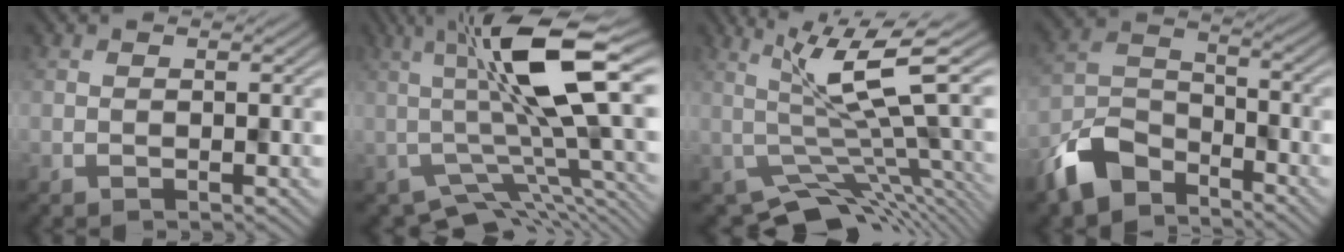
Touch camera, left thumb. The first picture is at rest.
{"total": 12.5, "force": [0.3, 3.5, 12.0], "torque": [-0.203, 0.001, 0.003]}
{"total": 9.6, "force": [0.0, 2.5, 9.3], "torque": [-0.160, 0.002, 0.013]}
{"total": 9.0, "force": [-6.7, 4.4, 4.2], "torque": [-0.095, -0.007, -0.153]}